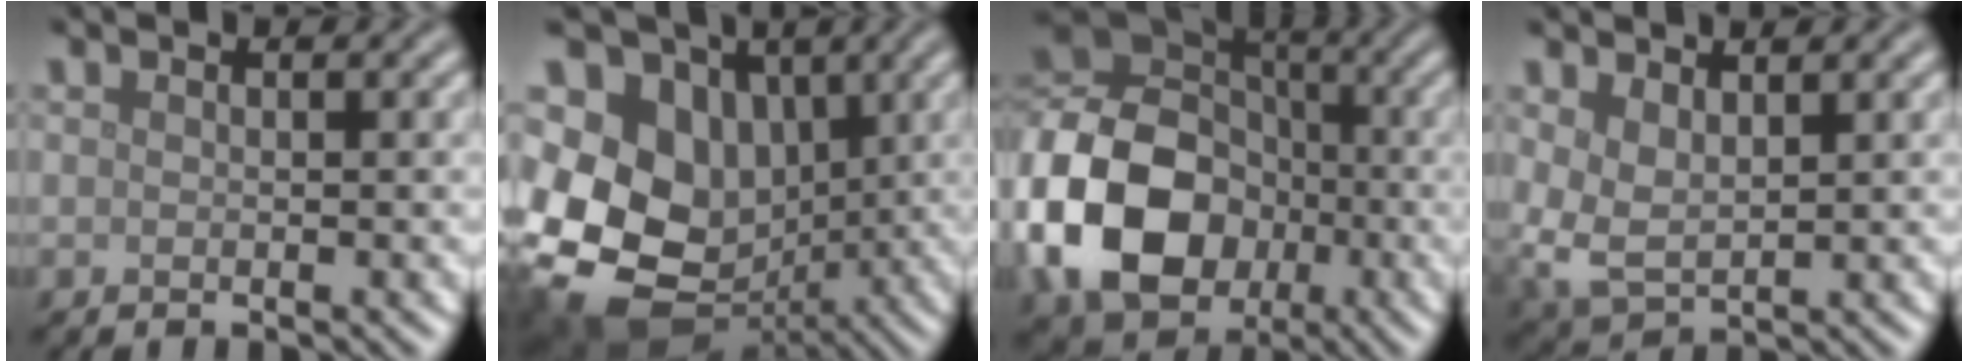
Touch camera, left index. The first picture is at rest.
{"total": 14.2, "force": [-0.7, 11.6, 8.0], "torque": [-0.153, -0.019, -0.016]}
{"total": 13.7, "force": [-3.6, 10.7, 7.7], "torque": [-0.165, -0.009, -0.085]}
{"total": 3.5, "force": [1.0, 2.1, 2.6], "torque": [-0.070, -0.004, 0.024]}